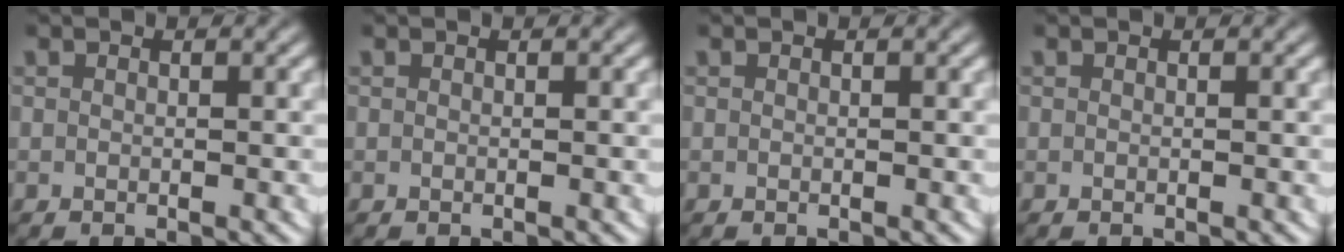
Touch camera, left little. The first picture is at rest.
{"total": 0.0}
{"total": 0.0}
{"total": 0.0}